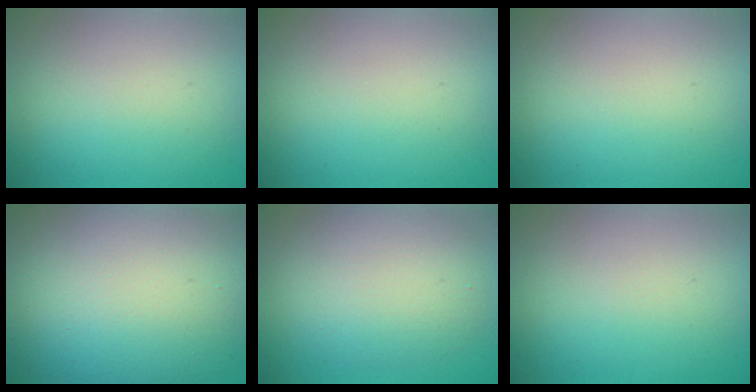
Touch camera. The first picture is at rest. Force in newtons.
{"total": 0.0}
{"total": 0.0}
{"total": 16.9, "press": 16.9, "slide": 0.6}
{"total": 5.7, "press": 5.7, "slide": 0.5}
{"total": 0.0}